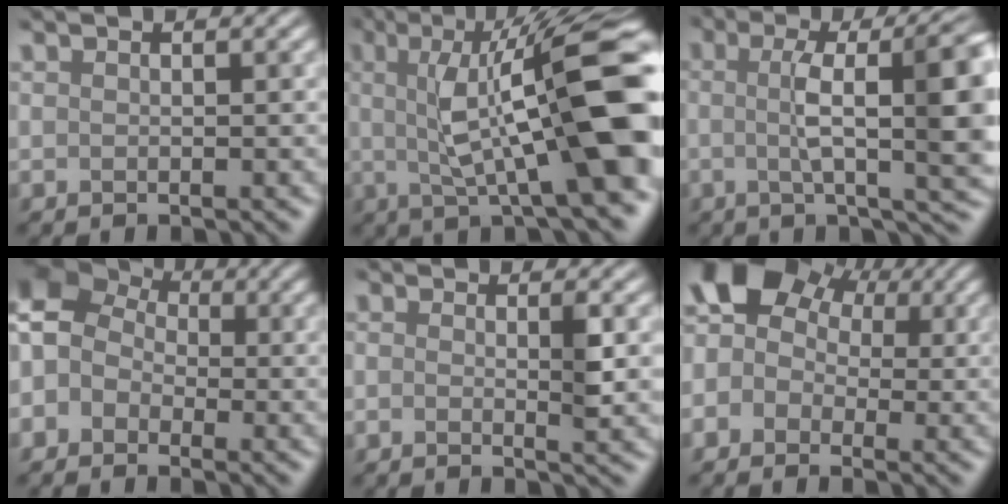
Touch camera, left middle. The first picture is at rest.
{"total": 11.3, "force": [0.5, 1.9, 11.1], "torque": [-0.180, 0.017, 0.027]}
{"total": 8.3, "force": [0.7, 1.2, 8.2], "torque": [-0.118, 0.017, 0.031]}
{"total": 4.5, "force": [-1.6, 3.7, 1.9], "torque": [-0.068, 0.014, -0.013]}
{"total": 1.2, "force": [-0.7, -0.8, 0.6], "torque": [-0.032, -0.006, 0.006]}
{"total": 5.5, "force": [0.7, 4.3, 3.4], "torque": [-0.091, 0.009, 0.031]}